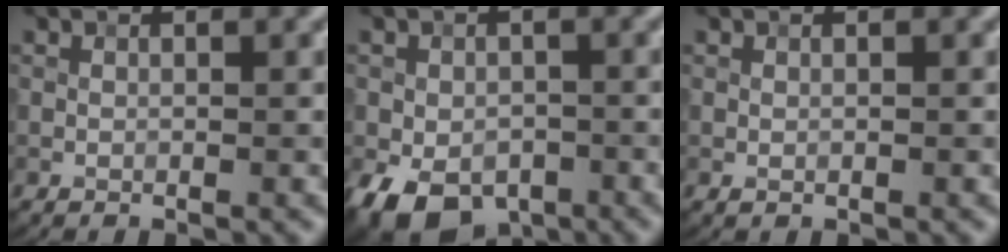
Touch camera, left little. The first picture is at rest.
{"total": 6.4, "force": [-2.9, 4.6, 3.4], "torque": [-0.061, -0.012, -0.052]}
{"total": 0.0}